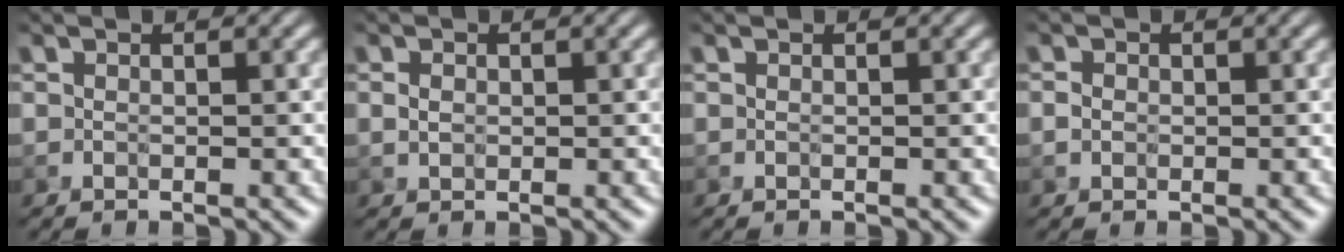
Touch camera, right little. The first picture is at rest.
{"total": 1.1, "force": [0.0, 0.9, 0.7], "torque": [-0.016, 0.002, 0.002]}
{"total": 0.0}
{"total": 1.1, "force": [-0.2, 0.9, 0.6], "torque": [-0.013, 0.001, -0.004]}